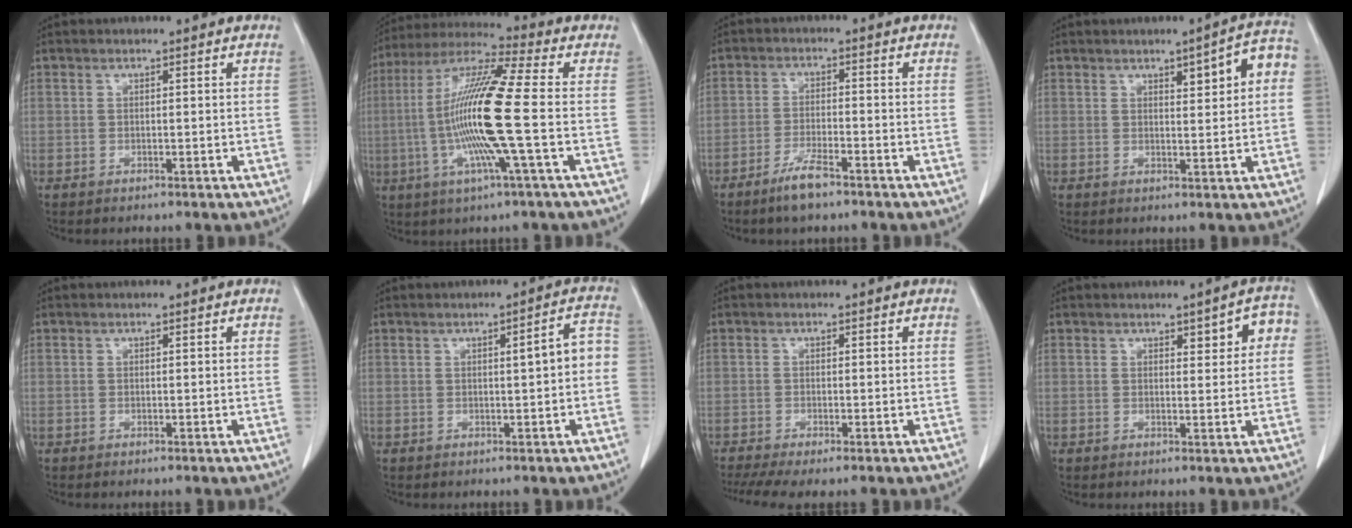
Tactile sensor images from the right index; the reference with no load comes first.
{"total": 16.1, "force": [-2.1, -0.4, 15.9], "torque": [-0.320, -0.004, -0.056]}
{"total": 4.8, "force": [-3.6, 0.7, 3.1], "torque": [-0.061, -0.004, -0.066]}
{"total": 6.0, "force": [1.6, 1.1, 5.7], "torque": [-0.074, 0.016, 0.020]}
{"total": 0.0}
{"total": 4.0, "force": [-0.1, 0.6, 4.0], "torque": [-0.051, 0.015, -0.002]}
{"total": 4.9, "force": [-3.3, 0.8, 3.5], "torque": [-0.065, -0.008, -0.057]}
{"total": 4.5, "force": [1.6, 1.5, 4.0], "torque": [-0.042, 0.012, 0.017]}